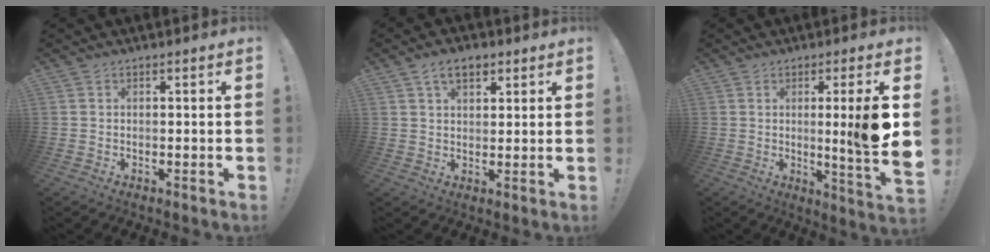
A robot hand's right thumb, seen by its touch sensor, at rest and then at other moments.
{"total": 6.0, "force": [3.3, 3.5, 3.6], "torque": [-0.054, -0.004, 0.060]}
{"total": 11.6, "force": [1.3, -0.6, 11.5], "torque": [-0.170, -0.018, 0.009]}